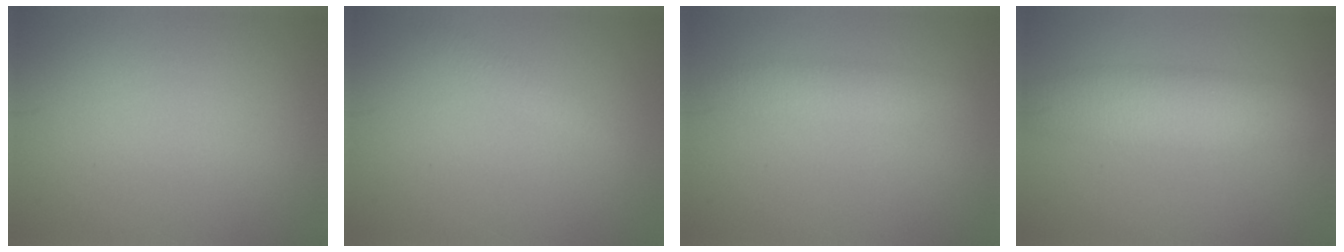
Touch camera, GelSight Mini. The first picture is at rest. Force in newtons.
{"total": 1.2, "press": 1.2, "slide": 0.0}
{"total": 2.2, "press": 2.2, "slide": 0.1}
{"total": 5.1, "press": 5.1, "slide": 0.3}